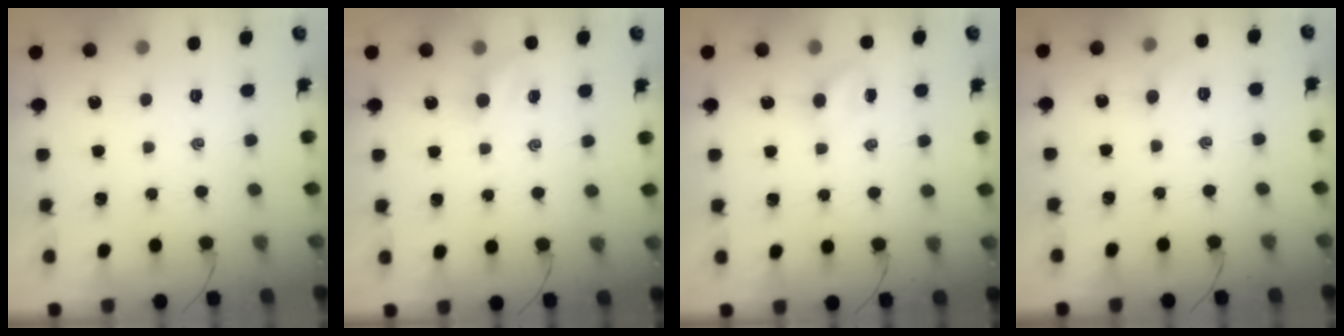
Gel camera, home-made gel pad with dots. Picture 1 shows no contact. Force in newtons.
{"total": 3.5, "press": 3.4, "slide": 0.9}
{"total": 2.8, "press": 2.7, "slide": 0.9}
{"total": 4.2, "press": 4.1, "slide": 1.2}